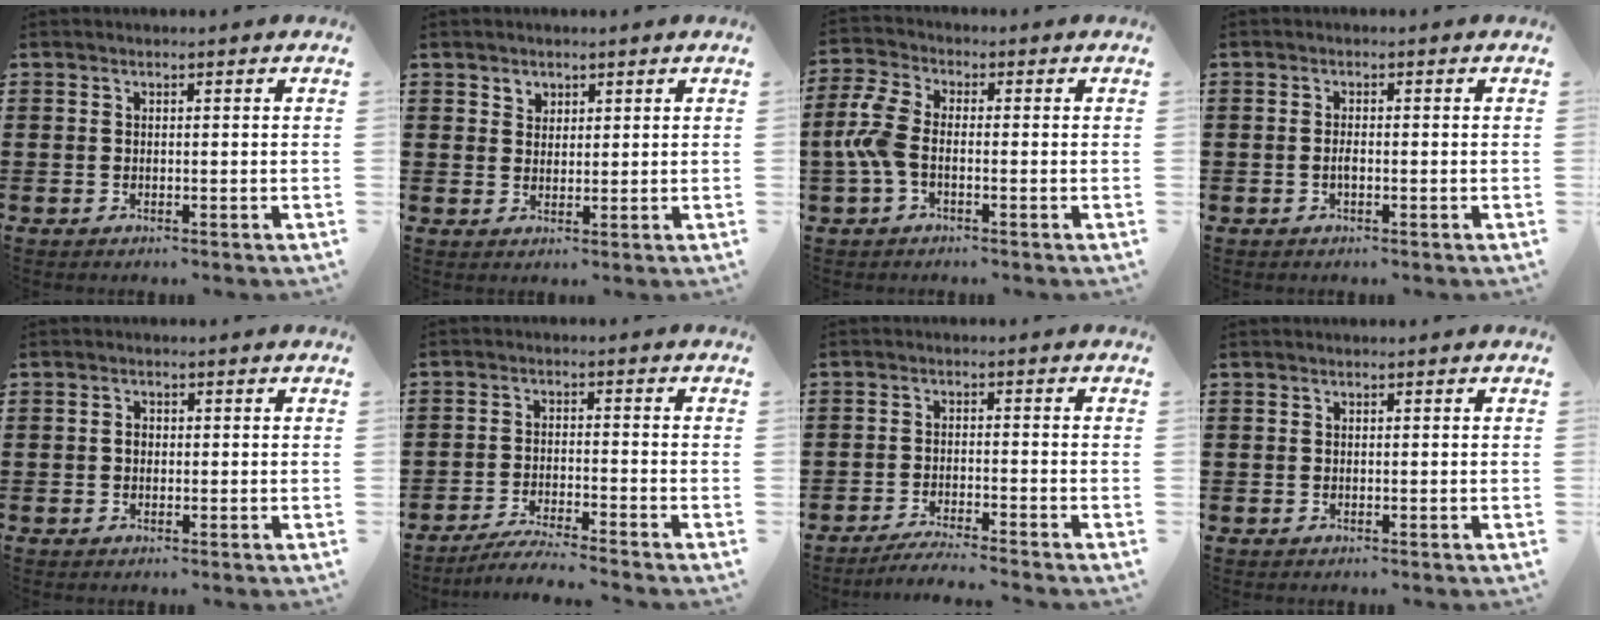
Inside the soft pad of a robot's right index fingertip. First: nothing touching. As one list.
[{"total": 1.9, "force": [1.4, 1.3, 0.0], "torque": [-0.007, 0.005, 0.027]}, {"total": 6.2, "force": [-1.2, 3.2, 5.1], "torque": [-0.141, -0.007, -0.033]}, {"total": 1.4, "force": [-0.4, 0.4, 1.3], "torque": [-0.026, -0.002, -0.007]}, {"total": 1.2, "force": [-0.1, 0.9, 0.8], "torque": [-0.018, 0.004, -0.002]}, {"total": 4.2, "force": [-4.1, -0.5, 1.0], "torque": [-0.026, -0.008, -0.083]}, {"total": 3.4, "force": [-3.3, -0.5, 0.7], "torque": [-0.013, -0.005, -0.066]}, {"total": 0.0}]